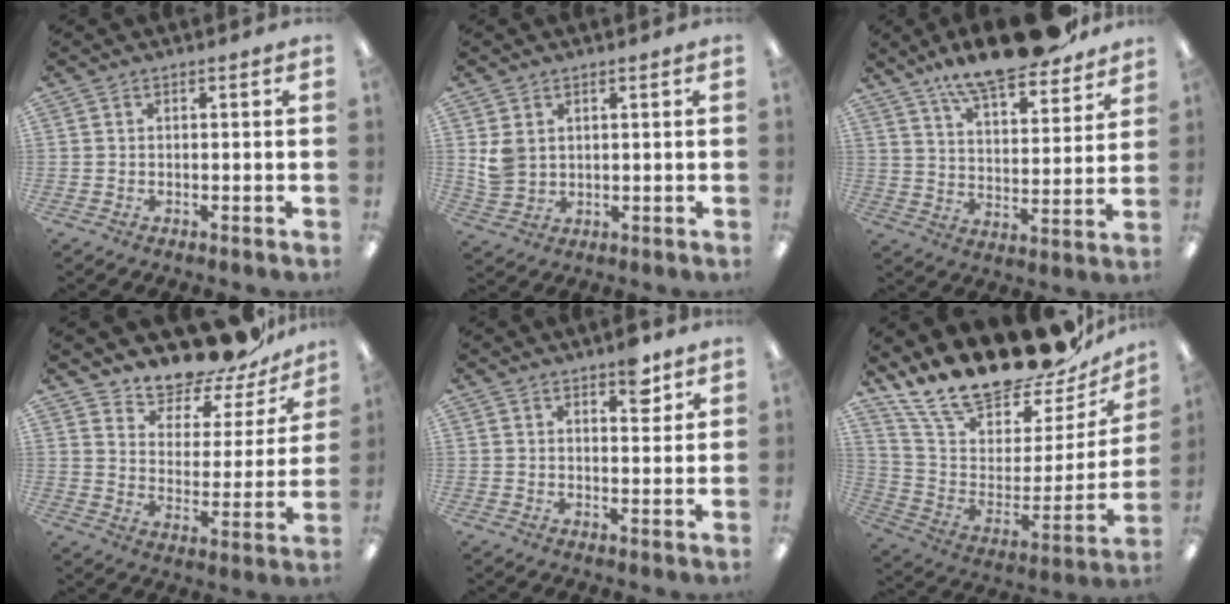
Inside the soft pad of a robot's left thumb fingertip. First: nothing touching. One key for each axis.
{"total": 5.2, "fx": 2.1, "fy": 4.1, "fz": 2.5, "tx": -0.045, "ty": 0.002, "tz": 0.044}
{"total": 15.1, "fx": 13.0, "fy": 3.3, "fz": 6.9, "tx": -0.117, "ty": -0.081, "tz": 0.225}
{"total": 13.9, "fx": 13.2, "fy": 3.7, "fz": 2.2, "tx": -0.039, "ty": -0.122, "tz": 0.233}
{"total": 5.6, "fx": 3.9, "fy": 2.4, "fz": 3.2, "tx": -0.024, "ty": -0.020, "tz": 0.061}
{"total": 23.9, "fx": 20.4, "fy": 7.0, "fz": 10.1, "tx": -0.180, "ty": -0.158, "tz": 0.360}